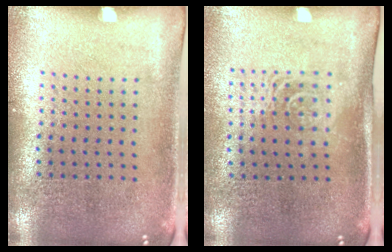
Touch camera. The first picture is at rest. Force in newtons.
{"total": 1.6, "press": 1.3, "slide": 0.9}